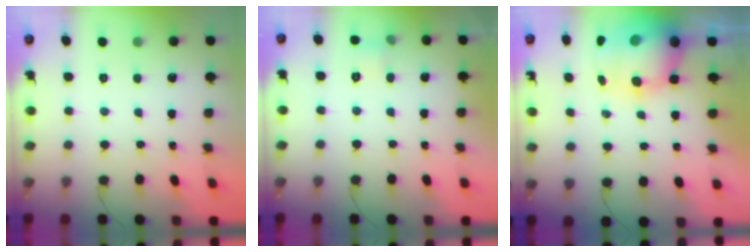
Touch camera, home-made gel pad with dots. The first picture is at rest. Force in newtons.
{"total": 4.7, "press": 4.5, "slide": 1.5}
{"total": 11.7, "press": 11.2, "slide": 3.3}